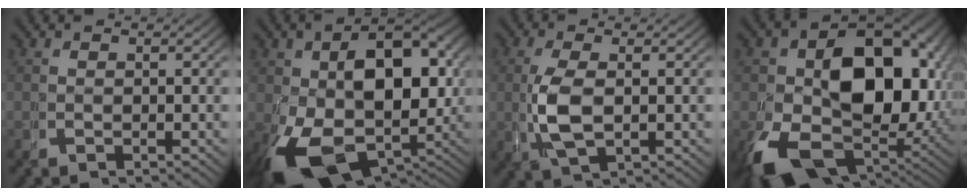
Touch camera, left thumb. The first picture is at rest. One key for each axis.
{"total": 15.5, "fx": -3.7, "fy": 10.3, "fz": 11.0, "tx": -0.215, "ty": -0.067, "tz": -0.020}
{"total": 3.6, "fx": 0.1, "fy": 1.8, "fz": 3.2, "tx": -0.087, "ty": -0.009, "tz": 0.012}
{"total": 19.7, "fx": -2.9, "fy": 13.6, "fz": 13.9, "tx": -0.259, "ty": -0.082, "tz": -0.004}